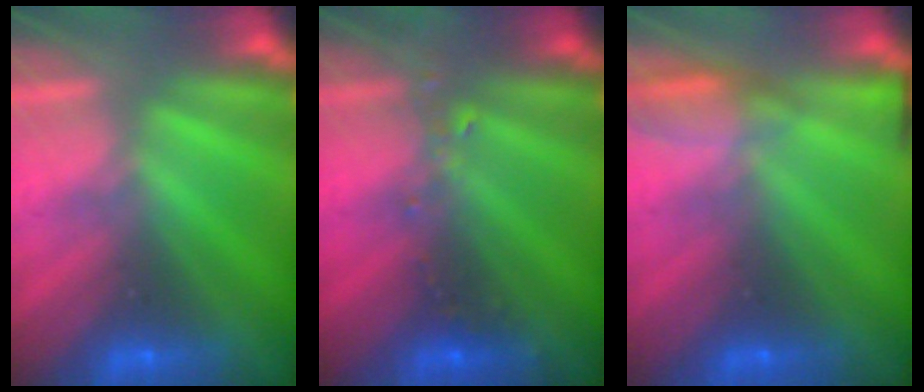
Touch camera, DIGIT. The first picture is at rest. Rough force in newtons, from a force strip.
{"total": 2.4}
{"total": 5.2}